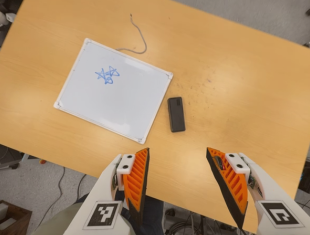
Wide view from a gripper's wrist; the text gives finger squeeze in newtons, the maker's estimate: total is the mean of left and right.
{"total": 0.0}